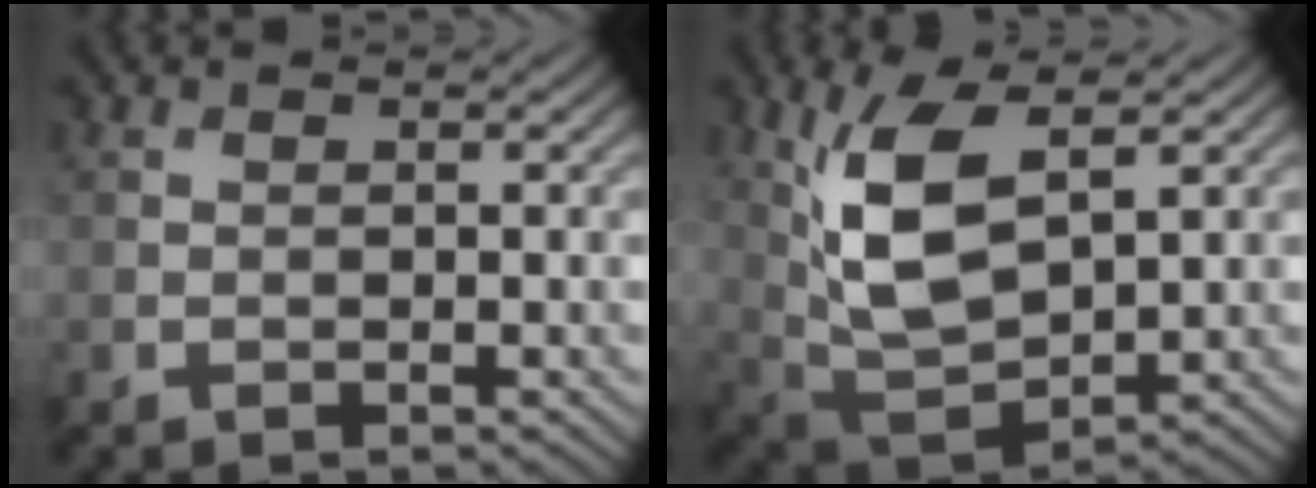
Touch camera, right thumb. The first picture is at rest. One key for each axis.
{"total": 10.4, "fx": 3.4, "fy": 4.8, "fz": 8.5, "tx": -0.197, "ty": -0.001, "tz": 0.069}